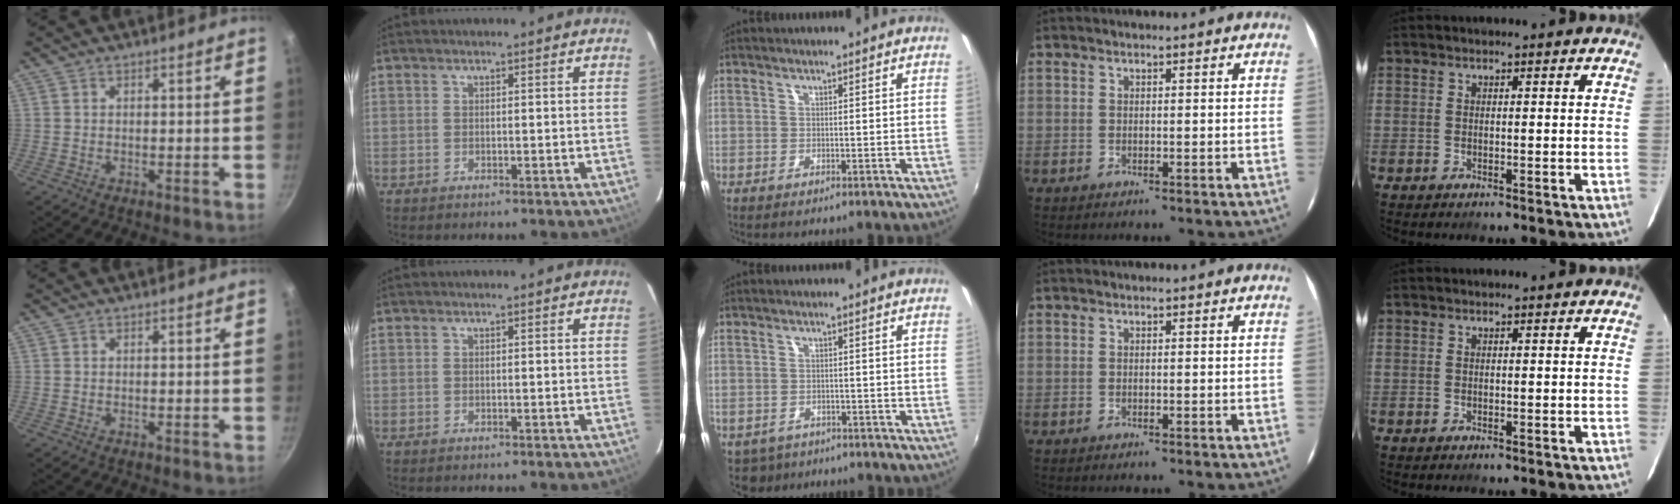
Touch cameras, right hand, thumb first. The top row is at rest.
{"middle": {"total": 3.6, "force": [-2.0, 2.8, 1.1], "torque": [-0.027, -0.008, -0.026]}}